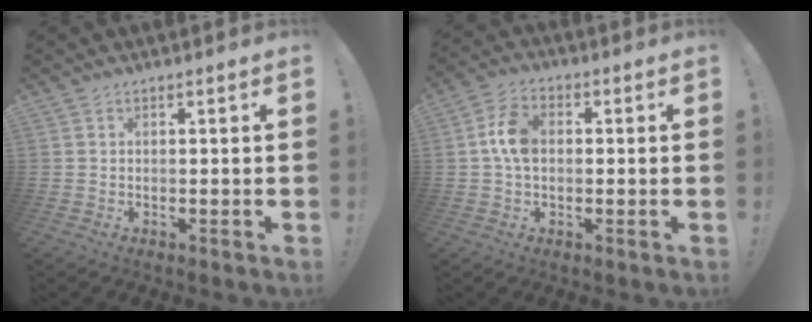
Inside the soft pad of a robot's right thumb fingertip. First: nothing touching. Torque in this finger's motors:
{"motor_torque": [1.27, 1.40, 0.79, -0.38, 0.01]}